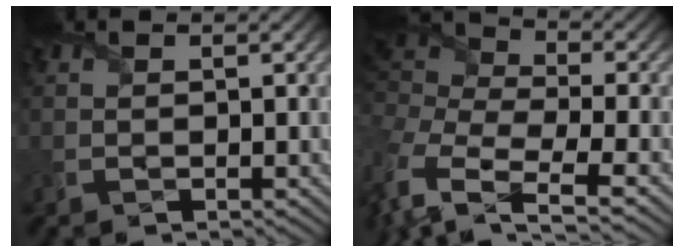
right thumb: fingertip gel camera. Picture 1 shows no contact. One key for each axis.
{"total": 10.8, "fx": -2.7, "fy": 5.7, "fz": 8.7, "tx": -0.240, "ty": -0.002, "tz": -0.034}